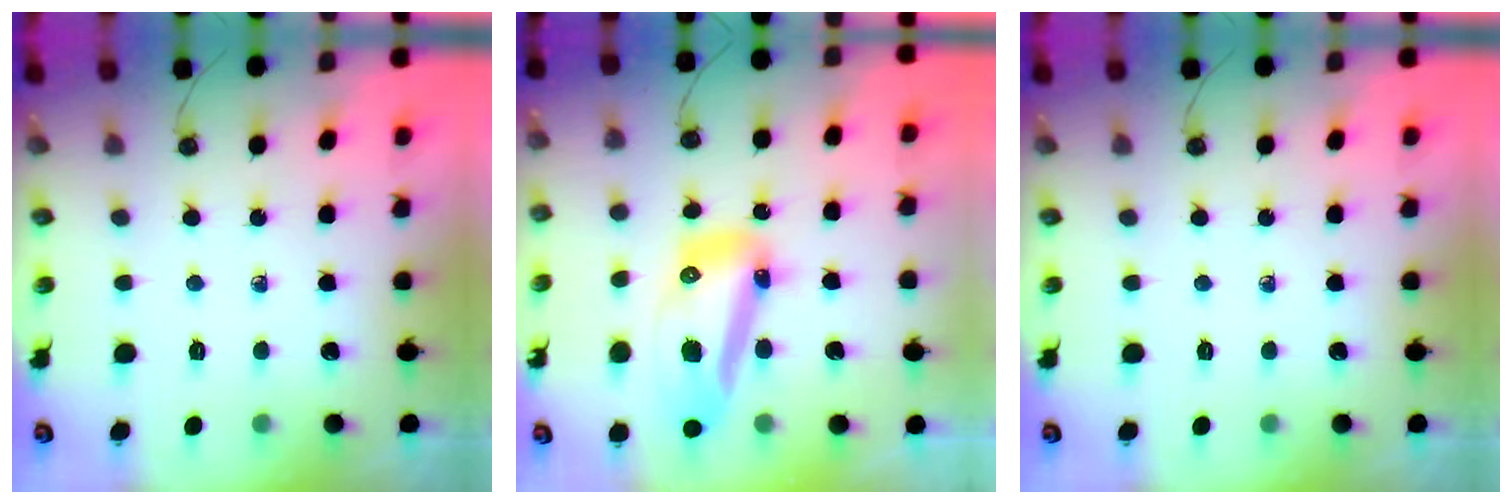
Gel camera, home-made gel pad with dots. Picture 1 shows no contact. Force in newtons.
{"total": 15.9, "press": 15.7, "slide": 1.8}
{"total": 0.0}